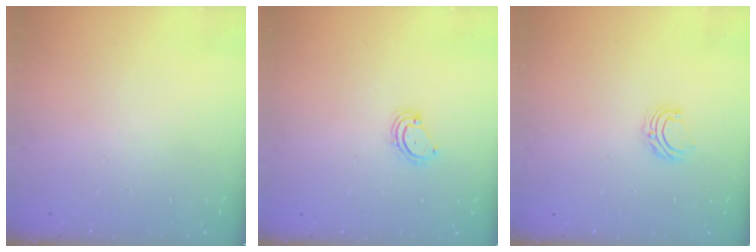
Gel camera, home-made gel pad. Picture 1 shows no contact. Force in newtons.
{"total": 3.4, "press": 3.3, "slide": 0.7}
{"total": 5.0, "press": 5.0, "slide": 0.4}